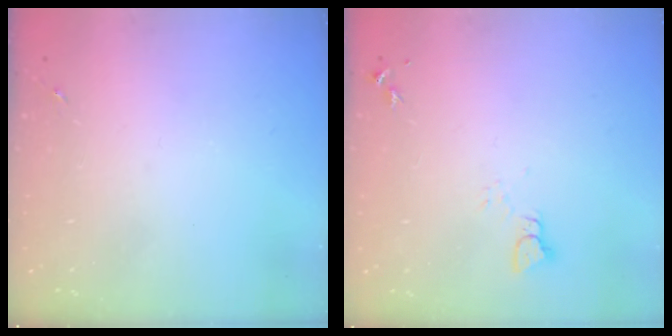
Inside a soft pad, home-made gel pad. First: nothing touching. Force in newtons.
{"total": 2.2, "press": 2.2, "slide": 0.2}